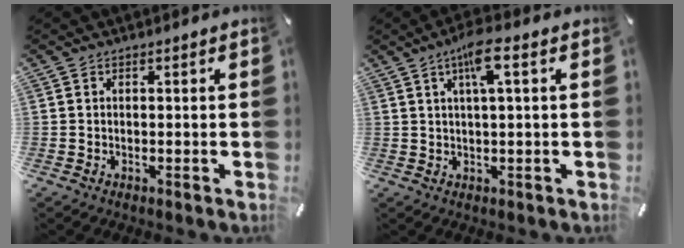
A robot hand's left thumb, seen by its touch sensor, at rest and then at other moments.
{"total": 6.9, "force": [2.6, 1.2, 6.3], "torque": [-0.118, 0.002, 0.041]}